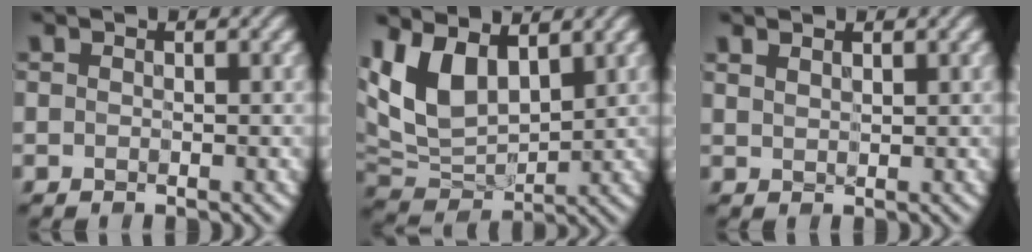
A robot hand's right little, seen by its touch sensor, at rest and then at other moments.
{"total": 8.1, "force": [2.9, 4.6, 5.9], "torque": [-0.141, 0.000, 0.056]}
{"total": 1.4, "force": [1.1, 0.5, 0.6], "torque": [-0.010, 0.007, 0.012]}